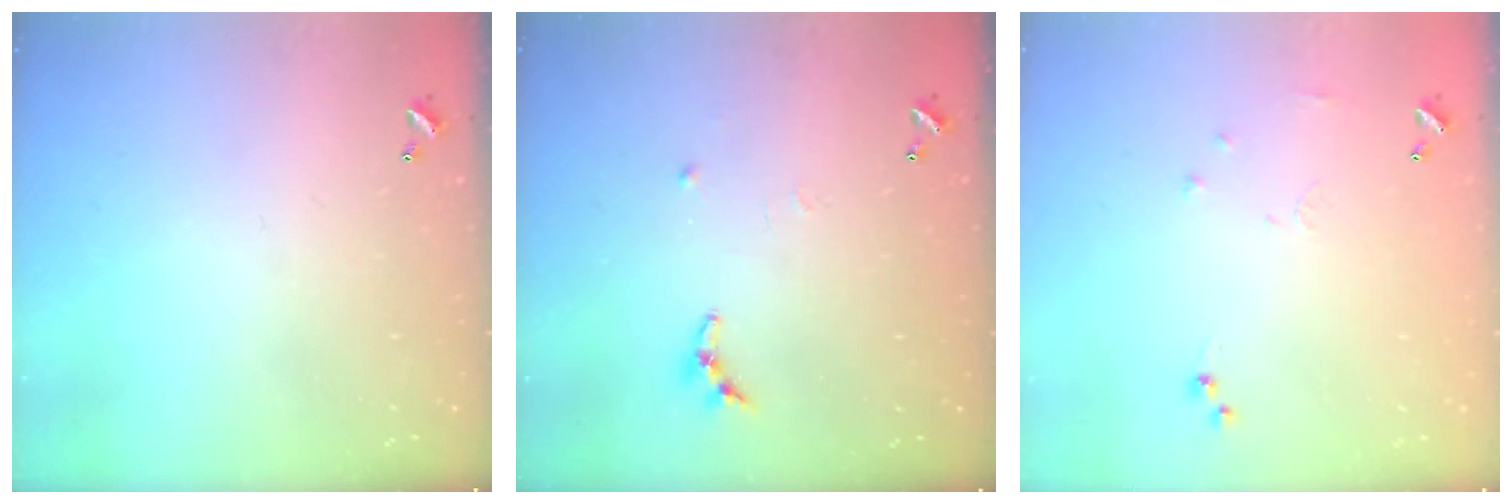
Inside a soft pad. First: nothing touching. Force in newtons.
{"total": 6.1, "press": 6.1, "slide": 0.3}
{"total": 6.2, "press": 6.2, "slide": 0.9}